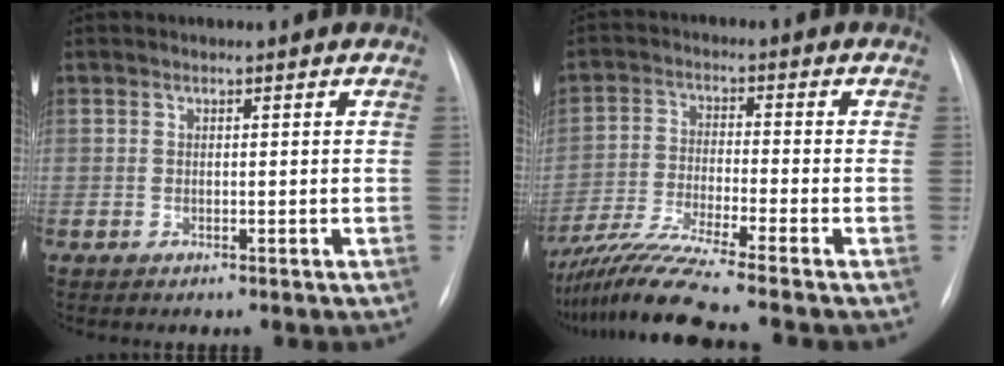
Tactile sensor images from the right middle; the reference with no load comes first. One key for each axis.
{"total": 10.4, "fx": -8.8, "fy": -1.9, "fz": 5.2, "tx": -0.099, "ty": -0.027, "tz": -0.159}